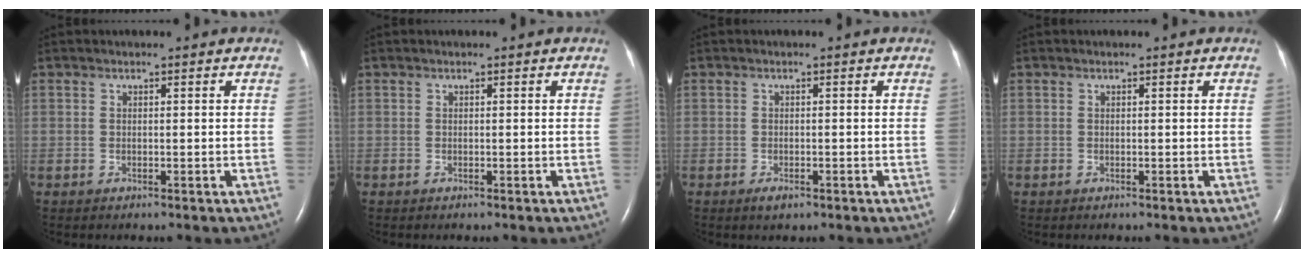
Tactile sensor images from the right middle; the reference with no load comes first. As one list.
[{"total": 0.0}, {"total": 1.5, "force": [-0.9, 0.6, 1.0], "torque": [-0.022, -0.002, -0.012]}, {"total": 0.0}]